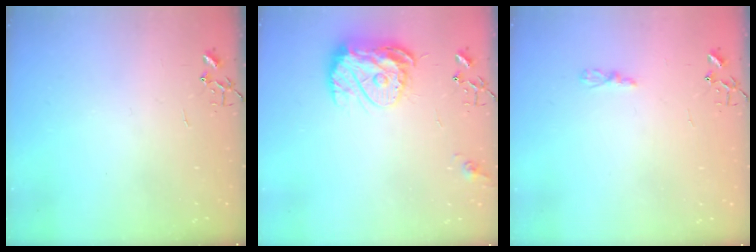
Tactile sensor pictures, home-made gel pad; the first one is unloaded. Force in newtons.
{"total": 13.0, "press": 13.0, "slide": 1.2}
{"total": 2.9, "press": 2.9, "slide": 0.4}